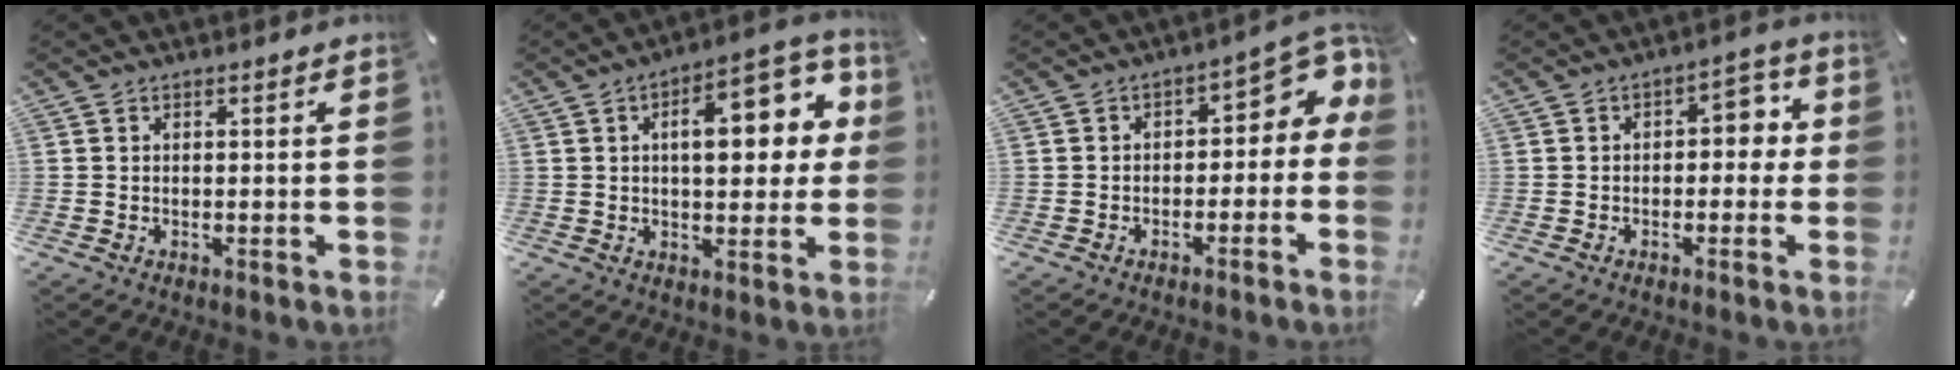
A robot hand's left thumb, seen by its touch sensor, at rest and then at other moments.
{"total": 15.9, "force": [4.2, 7.8, 13.2], "torque": [-0.177, -0.011, 0.064]}
{"total": 6.8, "force": [1.5, 4.6, 4.8], "torque": [-0.054, -0.013, 0.021]}
{"total": 5.4, "force": [-0.2, 3.6, 4.1], "torque": [-0.041, 0.002, -0.019]}